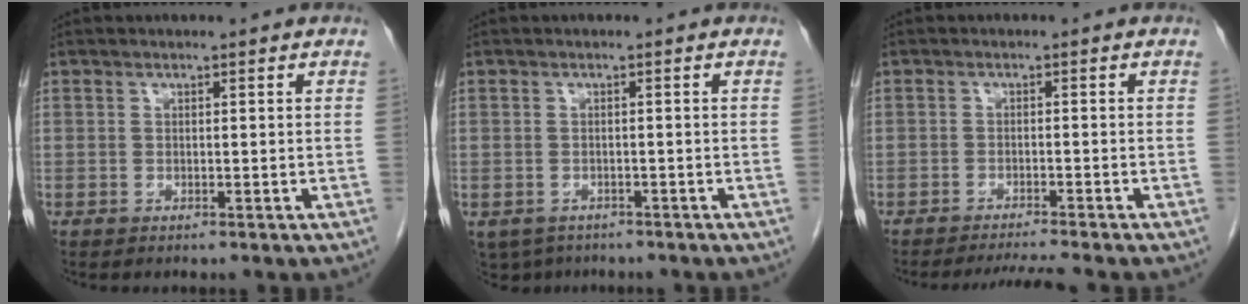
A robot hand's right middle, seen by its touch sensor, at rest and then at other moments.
{"total": 5.9, "force": [-4.3, 3.7, 1.6], "torque": [-0.028, -0.003, -0.060]}
{"total": 4.7, "force": [-4.3, -1.2, 1.5], "torque": [-0.021, -0.012, -0.068]}